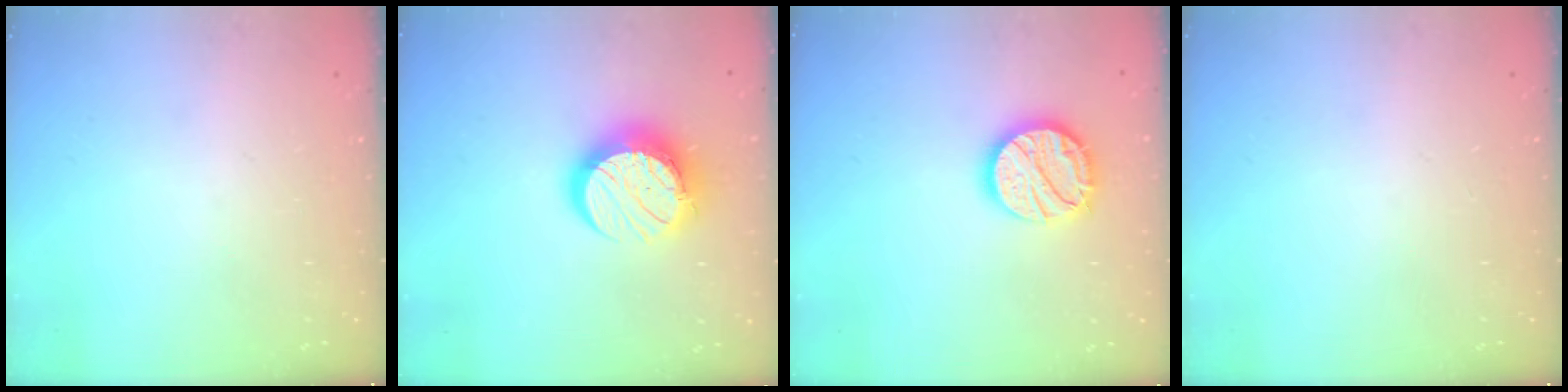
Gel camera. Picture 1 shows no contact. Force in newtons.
{"total": 14.5, "press": 14.5, "slide": 1.1}
{"total": 15.0, "press": 15.0, "slide": 1.2}
{"total": 0.0}